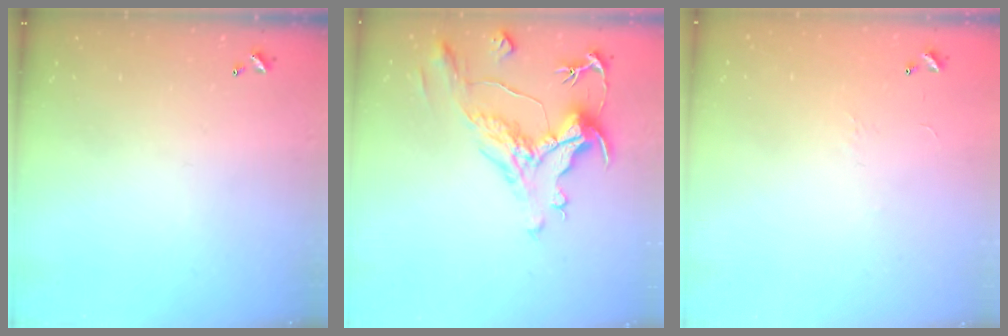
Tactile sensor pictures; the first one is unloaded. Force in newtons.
{"total": 1.6, "press": 0.6, "slide": 1.5}
{"total": 7.1, "press": 7.1, "slide": 0.8}